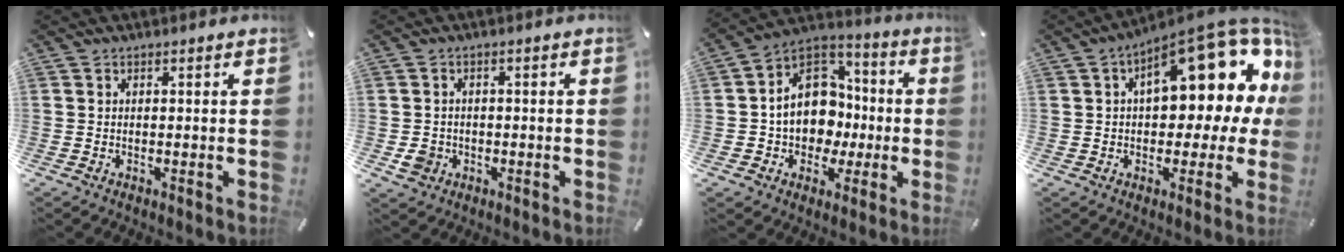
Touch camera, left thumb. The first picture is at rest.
{"total": 3.8, "force": [-1.3, 3.4, 1.2], "torque": [-0.016, -0.001, -0.026]}
{"total": 13.7, "force": [-1.4, 12.0, 6.5], "torque": [-0.131, 0.007, -0.019]}
{"total": 18.8, "force": [7.4, 8.9, 14.8], "torque": [-0.187, -0.051, 0.117]}